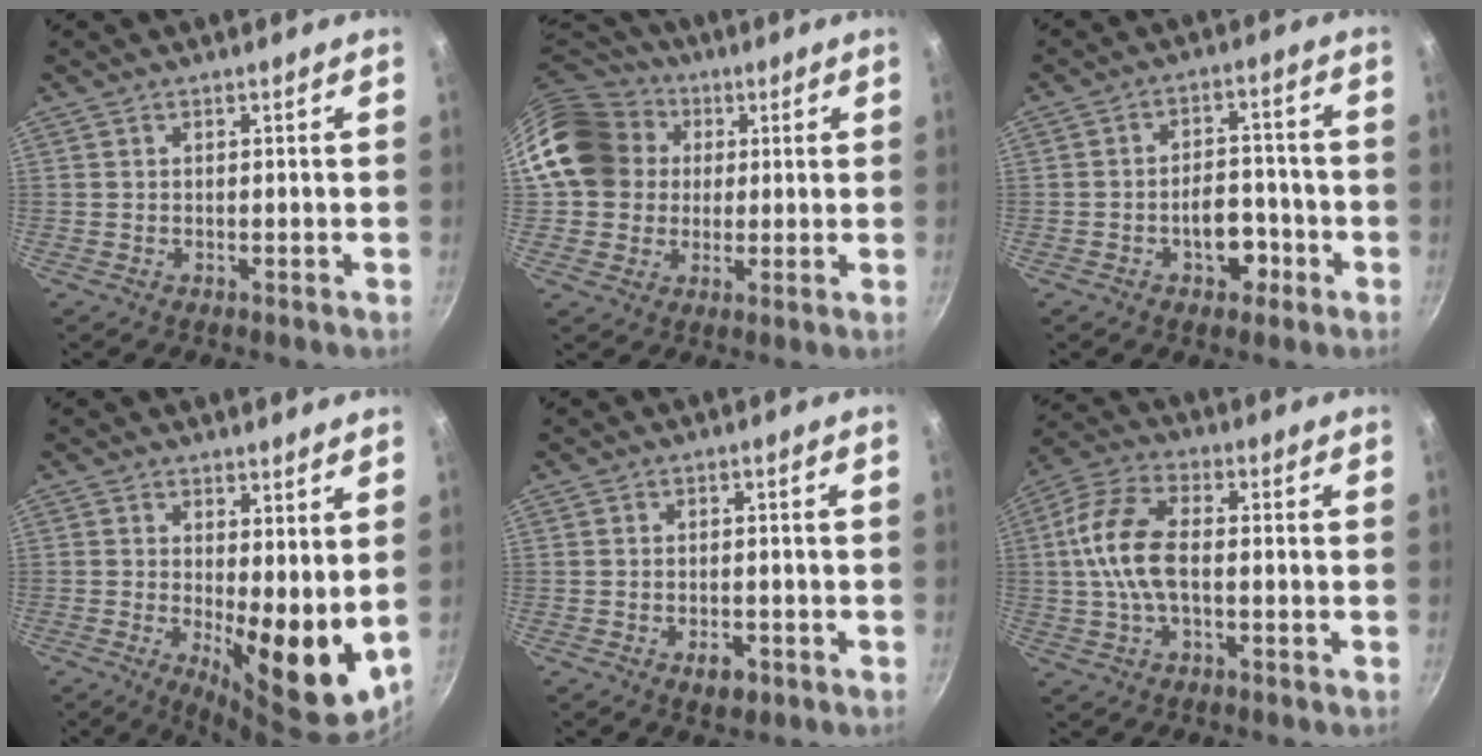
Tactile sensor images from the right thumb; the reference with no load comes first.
{"total": 17.6, "force": [3.1, 15.5, 7.8], "torque": [-0.132, 0.039, 0.052]}
{"total": 7.3, "force": [-3.0, 4.6, 4.8], "torque": [-0.036, 0.027, -0.044]}
{"total": 11.7, "force": [1.3, 4.2, 10.9], "torque": [-0.130, -0.036, 0.027]}
{"total": 3.4, "force": [-1.6, 1.8, 2.3], "torque": [-0.028, 0.009, -0.020]}
{"total": 11.6, "force": [-0.2, 6.0, 9.9], "torque": [-0.202, 0.028, -0.017]}